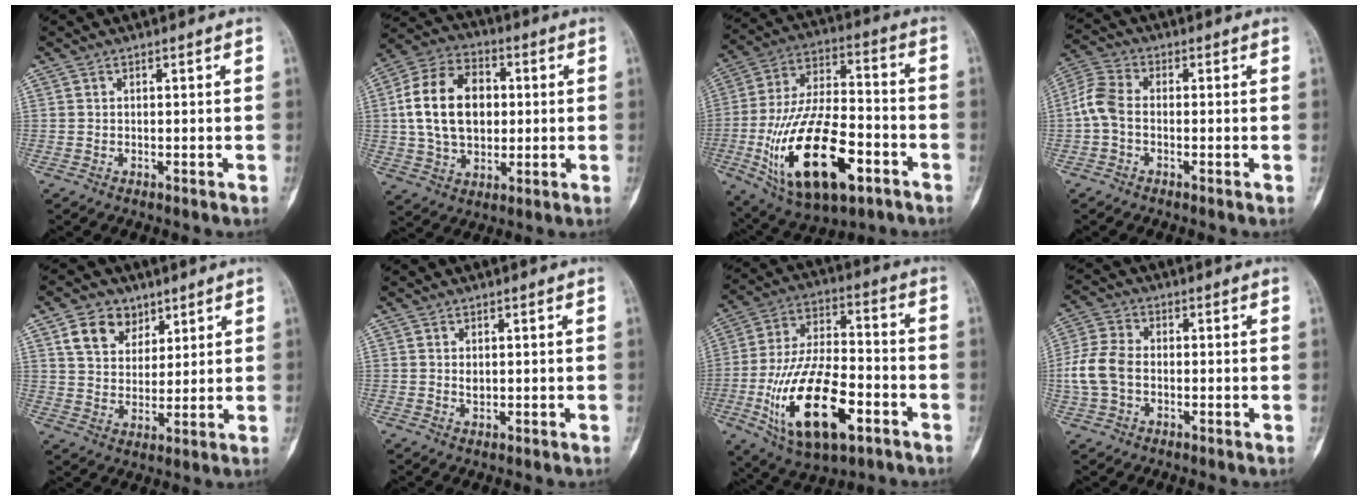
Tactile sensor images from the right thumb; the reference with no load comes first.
{"total": 16.6, "force": [1.7, 11.5, 11.8], "torque": [-0.189, 0.018, 0.028]}
{"total": 24.6, "force": [-9.0, 11.5, 19.8], "torque": [-0.371, 0.034, -0.141]}
{"total": 5.8, "force": [-1.0, 3.7, 4.3], "torque": [-0.097, 0.017, -0.032]}
{"total": 8.7, "force": [4.7, 6.4, 3.6], "torque": [-0.037, -0.024, 0.089]}
{"total": 1.2, "force": [0.3, 0.7, 0.9], "torque": [-0.012, -0.001, 0.008]}
{"total": 21.9, "force": [-8.0, 10.2, 17.7], "torque": [-0.321, 0.031, -0.127]}
{"total": 7.9, "force": [-1.0, 5.6, 5.6], "torque": [-0.126, 0.017, -0.025]}